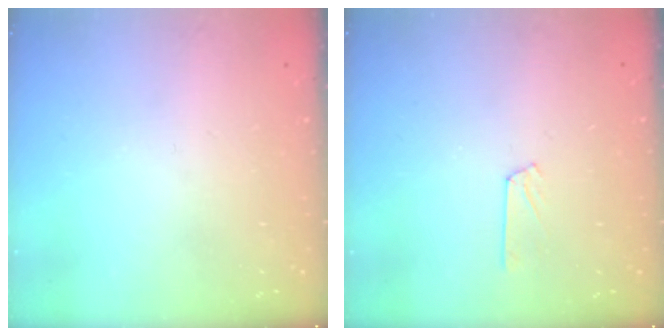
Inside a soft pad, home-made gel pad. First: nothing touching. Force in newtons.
{"total": 2.5, "press": 2.4, "slide": 0.3}